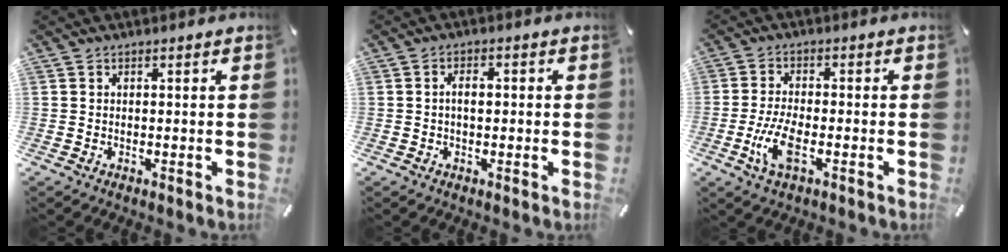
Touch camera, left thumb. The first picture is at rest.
{"total": 3.0, "force": [0.0, 1.6, 2.5], "torque": [-0.042, 0.003, -0.004]}
{"total": 7.6, "force": [-2.5, 3.1, 6.6], "torque": [-0.153, -0.011, -0.045]}